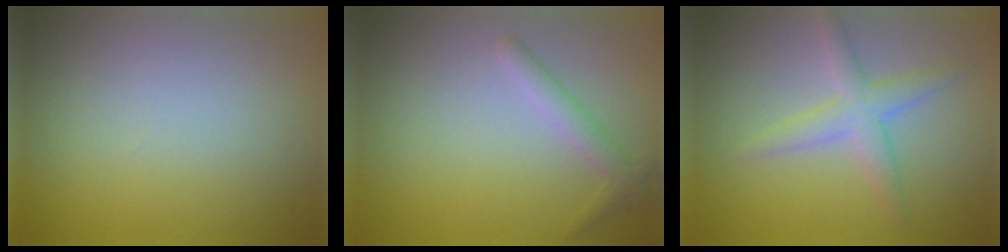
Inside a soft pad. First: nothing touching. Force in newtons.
{"total": 1.6, "press": 1.6, "slide": 0.1}
{"total": 2.8, "press": 2.8, "slide": 0.0}